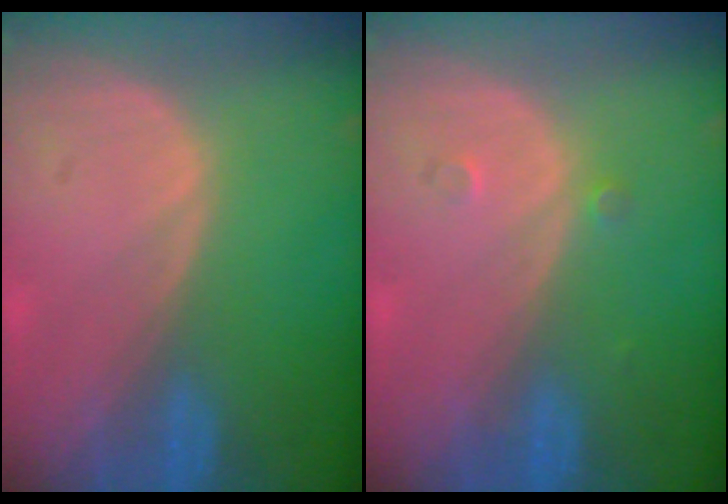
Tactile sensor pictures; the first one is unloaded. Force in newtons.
{"total": 1.2, "press": 1.0, "slide": 0.7}